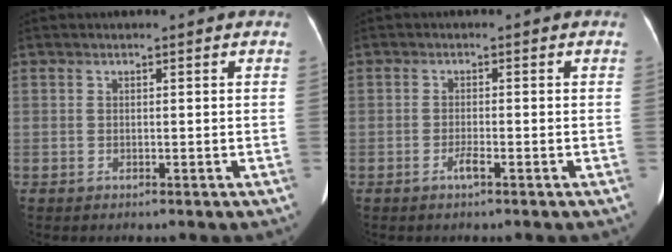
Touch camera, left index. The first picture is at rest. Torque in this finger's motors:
{"motor_torque": [0.21, 0.20, 0.02, 0.00]}